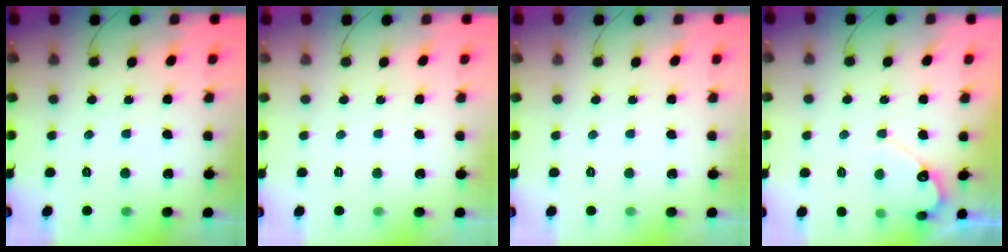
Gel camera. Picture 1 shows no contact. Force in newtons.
{"total": 0.0}
{"total": 0.0}
{"total": 5.9, "press": 5.9, "slide": 0.3}